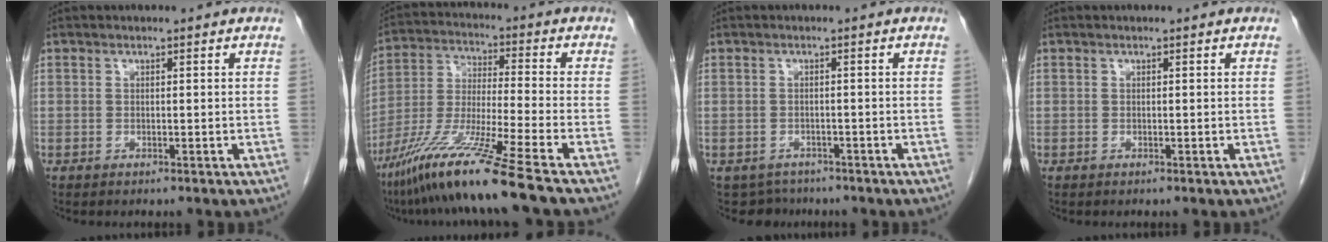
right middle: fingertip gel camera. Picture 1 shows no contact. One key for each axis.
{"total": 13.9, "fx": -9.8, "fy": -2.1, "fz": 9.6, "tx": -0.193, "ty": -0.040, "tz": -0.183}
{"total": 3.5, "fx": -2.8, "fy": 2.1, "fz": -0.4, "tx": 0.006, "ty": 0.002, "tz": -0.042}
{"total": 0.0}